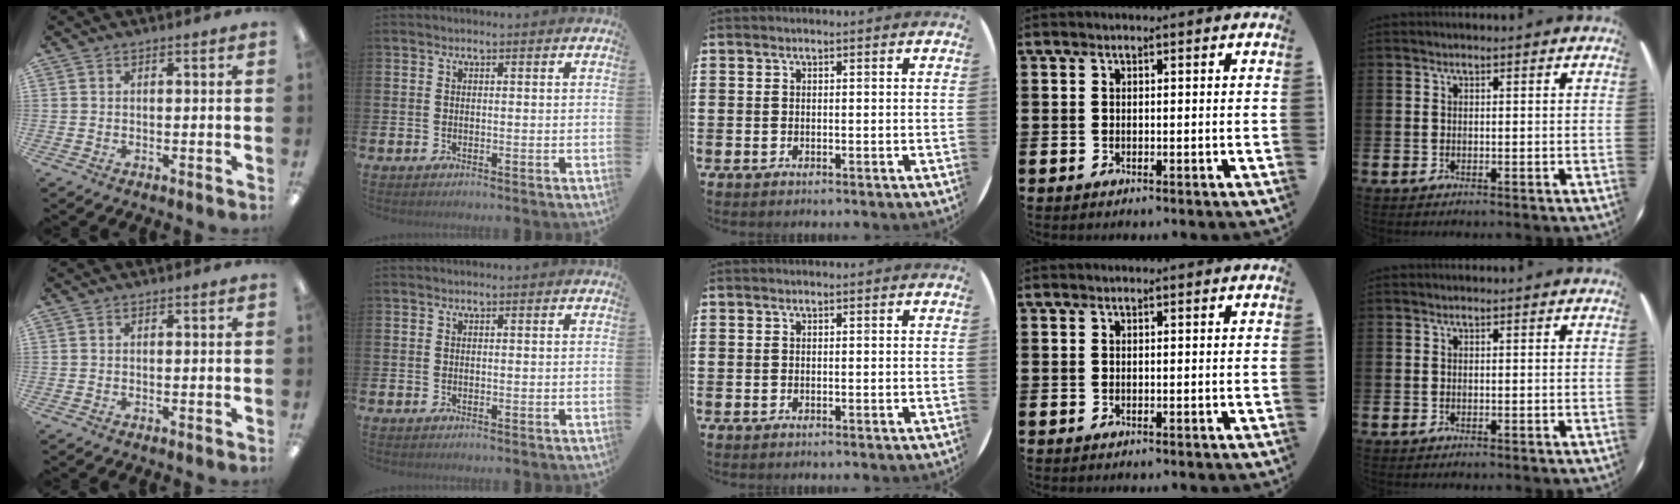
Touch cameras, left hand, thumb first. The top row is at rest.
{}